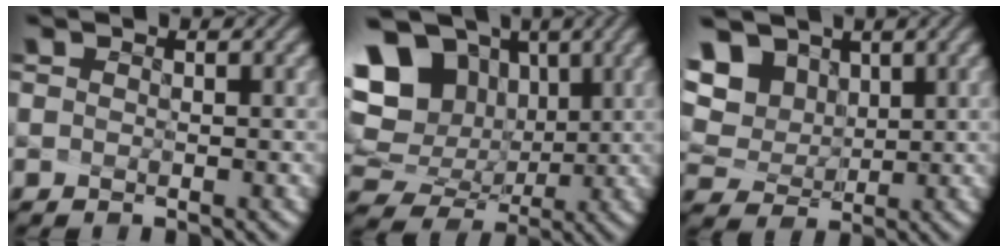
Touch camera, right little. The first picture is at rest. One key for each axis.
{"total": 14.0, "fx": 4.2, "fy": 11.2, "fz": 7.2, "tx": -0.186, "ty": 0.003, "tz": 0.102}
{"total": 9.2, "fx": 4.7, "fy": 6.6, "fz": 4.3, "tx": -0.127, "ty": 0.004, "tz": 0.116}